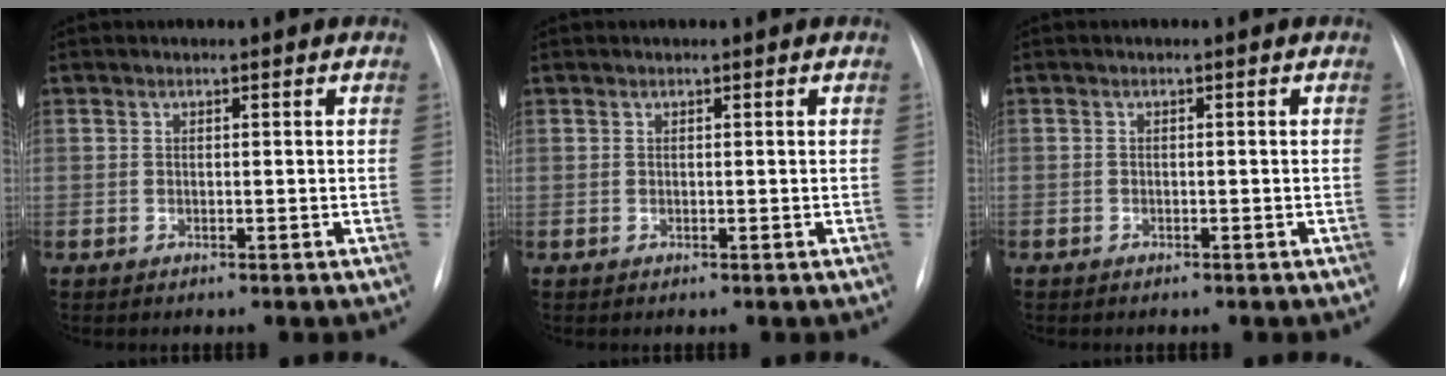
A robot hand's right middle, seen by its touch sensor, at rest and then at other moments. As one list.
[{"total": 0.0}, {"total": 0.9, "force": [-0.6, 0.7, 0.1], "torque": [-0.007, 0.003, -0.008]}]